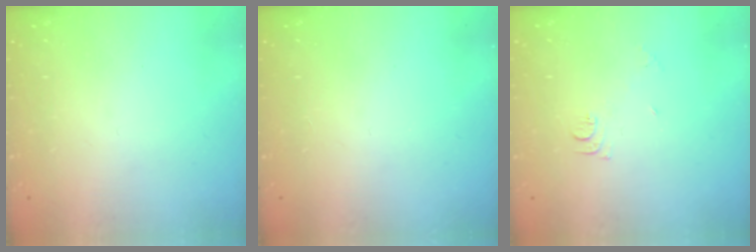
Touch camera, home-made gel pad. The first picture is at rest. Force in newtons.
{"total": 2.8, "press": 2.8, "slide": 0.4}
{"total": 5.7, "press": 5.7, "slide": 0.6}